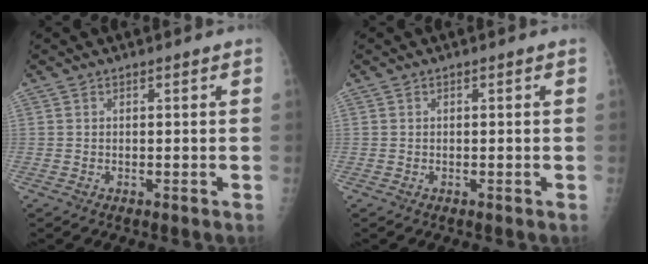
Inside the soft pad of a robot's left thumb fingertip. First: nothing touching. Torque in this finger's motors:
{"motor_torque": [0.00, 0.00, -0.01, 0.01, 0.00]}